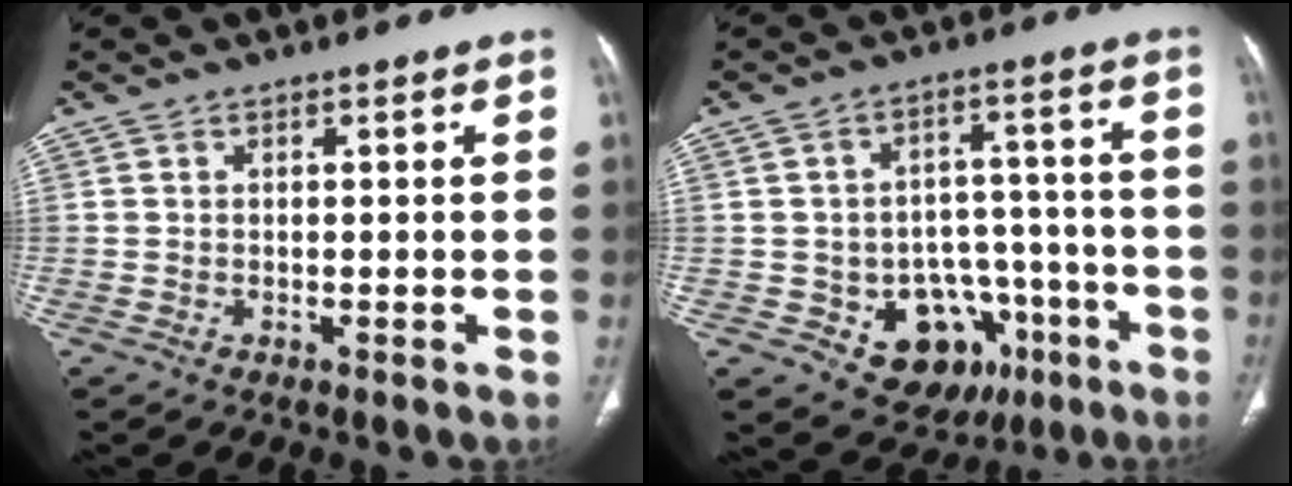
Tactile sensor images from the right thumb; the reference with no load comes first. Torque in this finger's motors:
{"motor_torque": [3.39, -0.32, 0.84, -0.70, 0.03]}